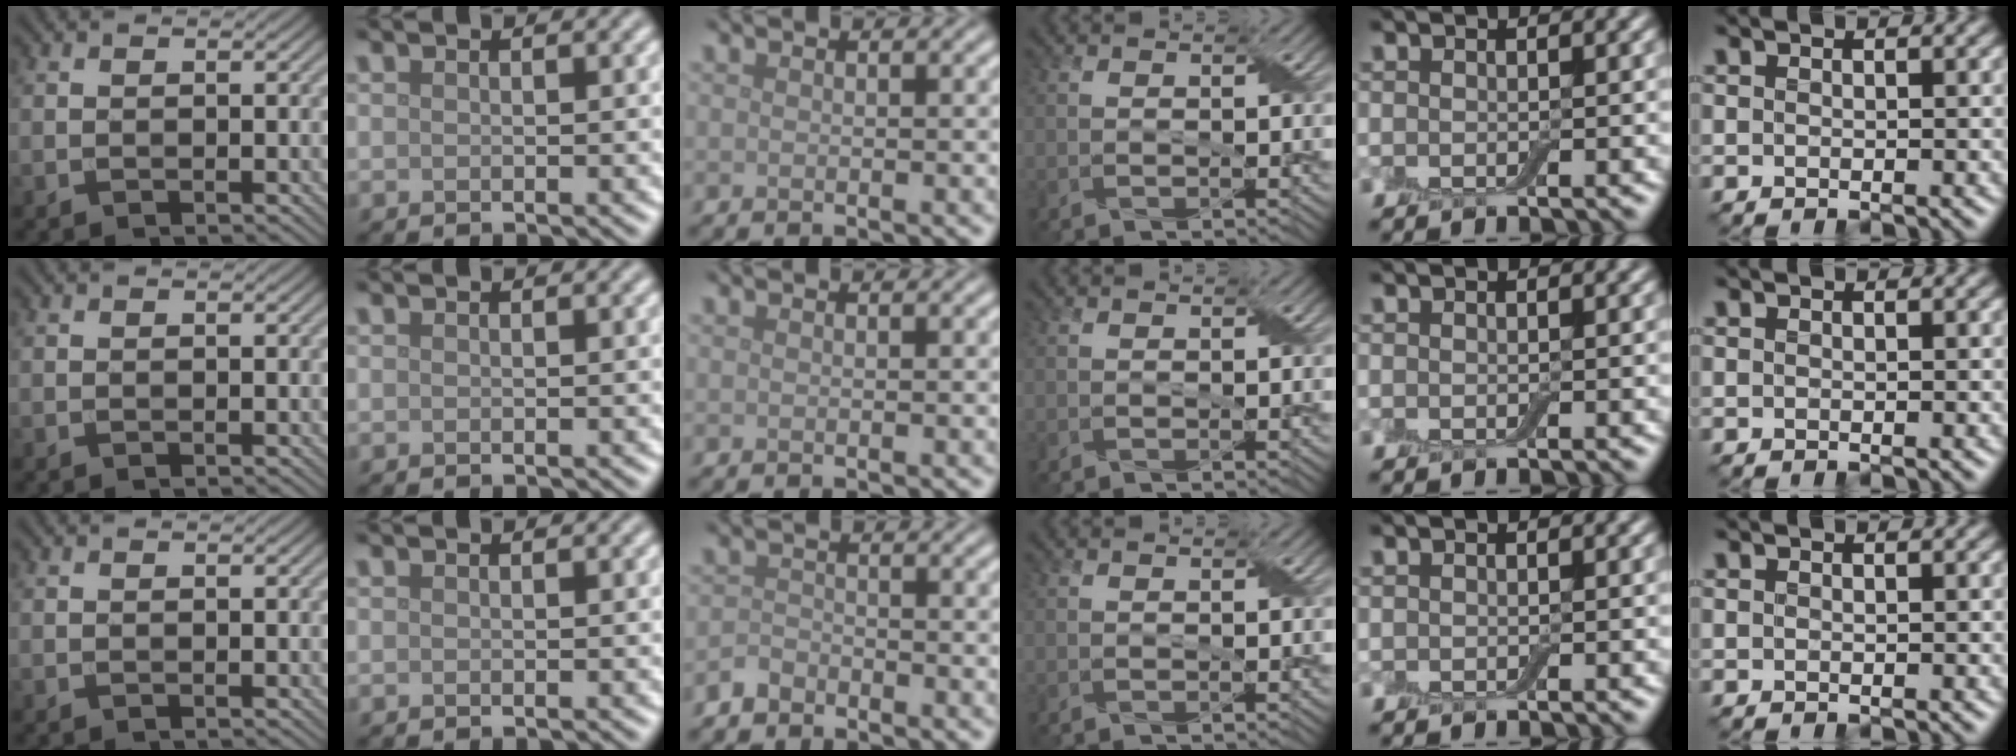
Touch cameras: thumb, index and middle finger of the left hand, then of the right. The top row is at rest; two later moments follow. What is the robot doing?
{"motion": "fold", "object": "aluminum foil"}